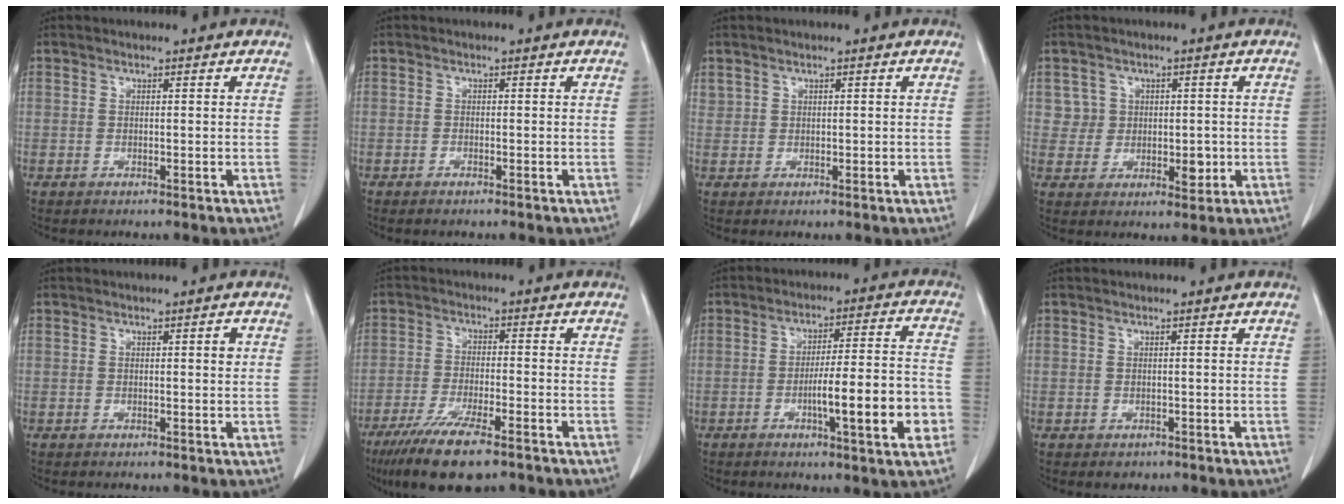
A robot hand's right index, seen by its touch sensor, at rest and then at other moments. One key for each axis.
{"total": 0.7, "fx": -0.6, "fy": 0.2, "fz": 0.4, "tx": -0.008, "ty": -0.001, "tz": -0.004}
{"total": 1.1, "fx": 0.7, "fy": 0.8, "fz": 0.2, "tx": 0.000, "ty": 0.008, "tz": 0.017}
{"total": 4.5, "fx": 0.5, "fy": 4.2, "fz": 1.4, "tx": -0.004, "ty": 0.002, "tz": 0.012}
{"total": 1.2, "fx": 0.3, "fy": 0.2, "fz": 1.1, "tx": -0.017, "ty": 0.002, "tz": 0.004}
{"total": 11.0, "fx": -7.6, "fy": 1.8, "fz": 7.7, "tx": -0.135, "ty": -0.026, "tz": -0.124}
{"total": 12.3, "fx": -3.9, "fy": 0.9, "fz": 11.6, "tx": -0.176, "ty": 0.005, "tz": -0.058}
{"total": 1.2, "fx": -0.7, "fy": 0.9, "fz": 0.4, "tx": -0.006, "ty": 0.001, "tz": -0.004}